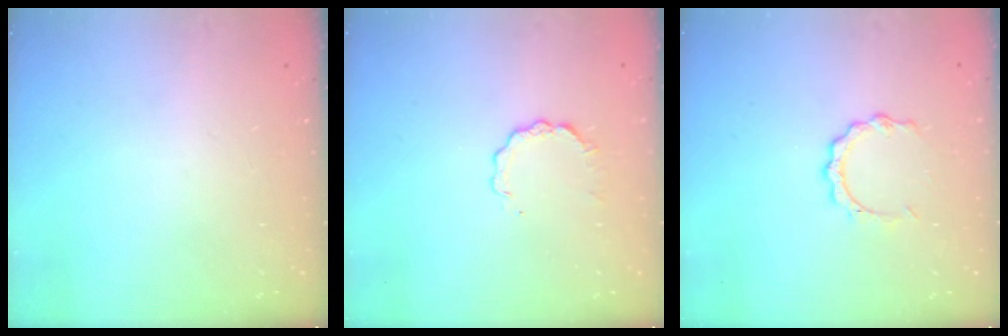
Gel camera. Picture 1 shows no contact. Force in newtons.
{"total": 3.6, "press": 3.6, "slide": 0.4}
{"total": 4.9, "press": 4.9, "slide": 0.5}